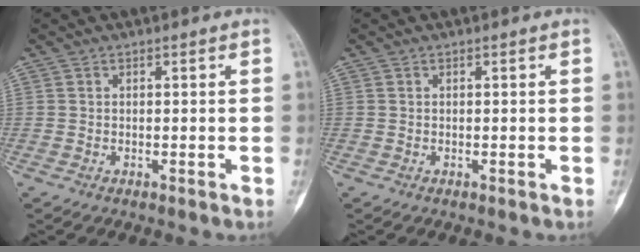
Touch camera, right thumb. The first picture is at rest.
{"total": 0.0}